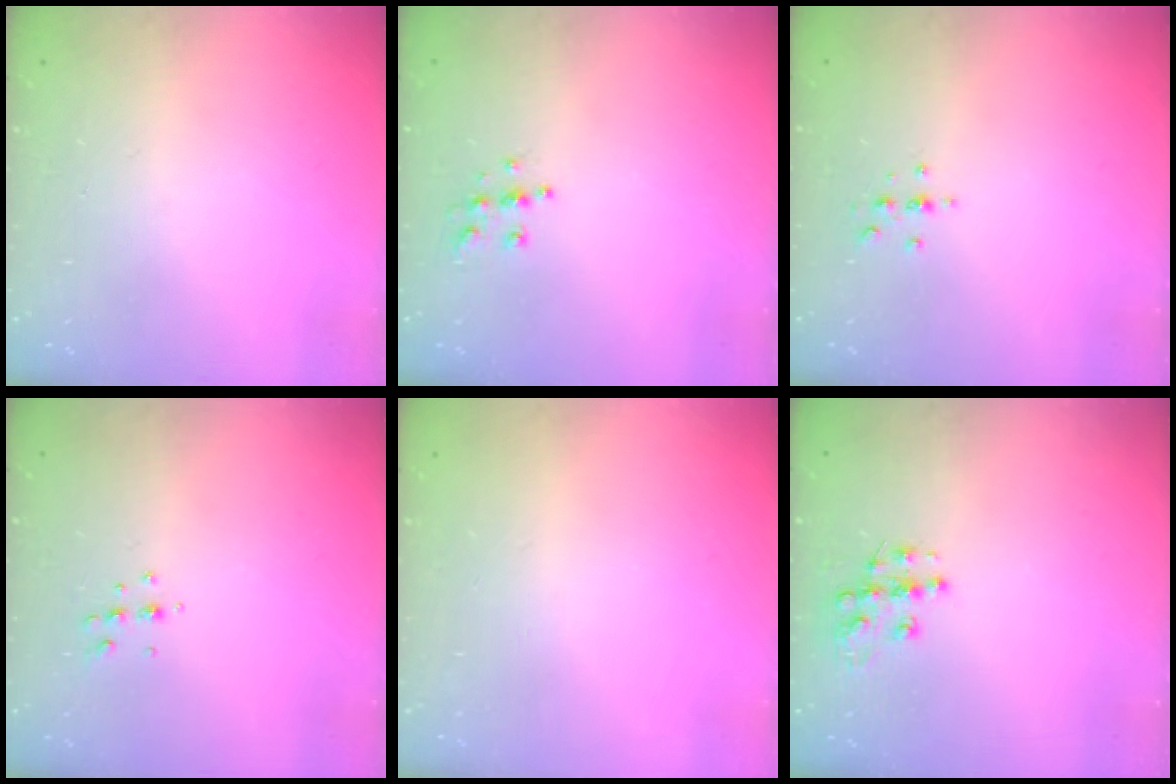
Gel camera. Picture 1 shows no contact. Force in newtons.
{"total": 5.6, "press": 5.6, "slide": 0.3}
{"total": 2.8, "press": 2.7, "slide": 0.3}
{"total": 3.6, "press": 3.6, "slide": 0.7}
{"total": 0.0}
{"total": 9.0, "press": 9.0, "slide": 0.4}